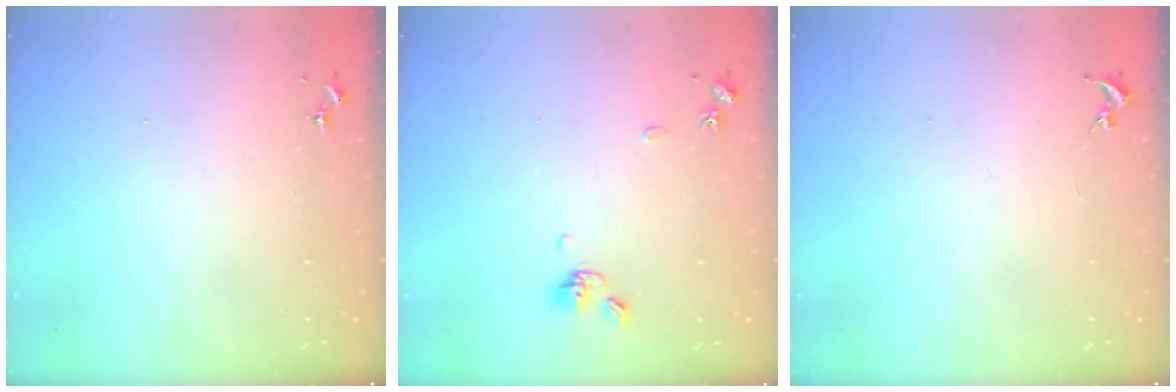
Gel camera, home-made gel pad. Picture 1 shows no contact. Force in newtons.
{"total": 8.5, "press": 8.3, "slide": 2.0}
{"total": 0.0}